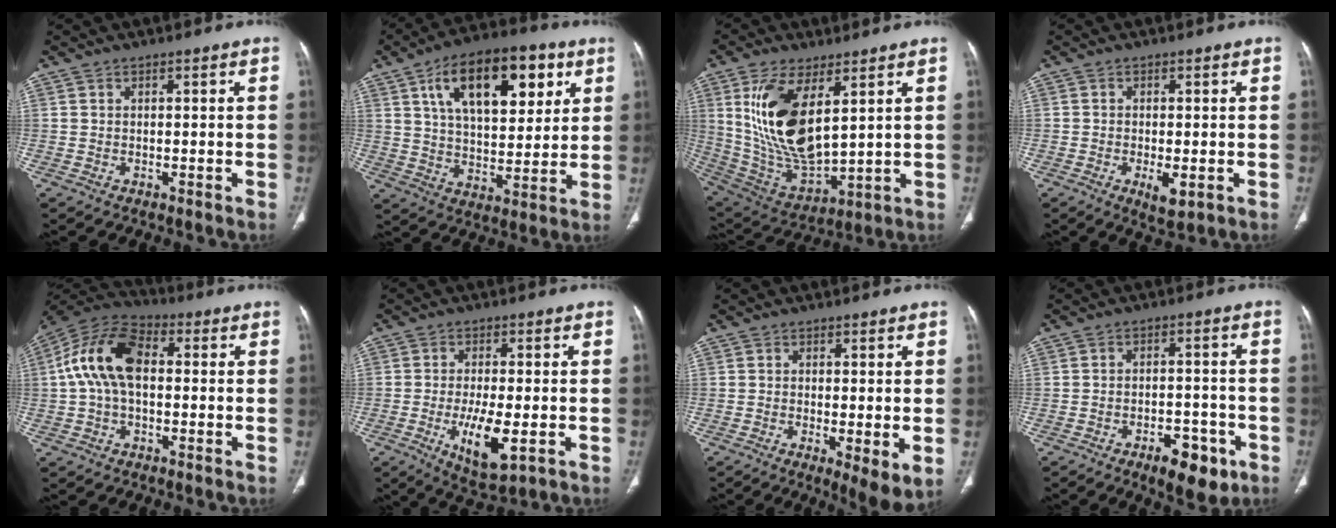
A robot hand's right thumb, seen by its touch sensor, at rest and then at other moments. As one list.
[{"total": 20.8, "force": [8.7, 10.4, 15.8], "torque": [-0.211, -0.018, 0.141]}, {"total": 18.5, "force": [6.0, 8.4, 15.3], "torque": [-0.291, -0.028, 0.134]}, {"total": 3.9, "force": [-1.2, 1.5, 3.4], "torque": [-0.055, -0.008, -0.016]}, {"total": 13.7, "force": [1.1, 8.2, 10.9], "torque": [-0.208, 0.037, 0.010]}, {"total": 9.5, "force": [-2.6, 3.2, 8.5], "torque": [-0.150, -0.018, -0.038]}, {"total": 6.3, "force": [-1.1, 1.6, 6.0], "torque": [-0.100, -0.022, -0.018]}, {"total": 8.7, "force": [-4.5, 4.1, 6.2], "torque": [-0.070, 0.021, -0.060]}]